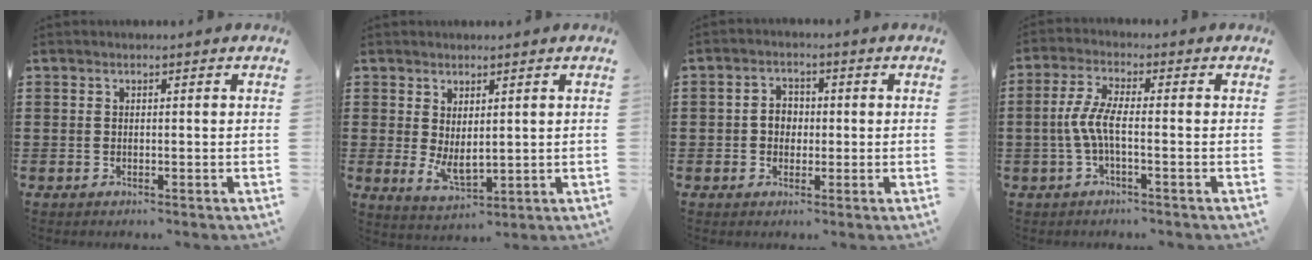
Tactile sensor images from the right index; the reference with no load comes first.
{"total": 3.8, "force": [0.6, 1.9, 3.3], "torque": [-0.068, -0.001, 0.012]}
{"total": 2.9, "force": [-0.3, 2.4, 1.6], "torque": [-0.037, 0.008, -0.008]}
{"total": 5.2, "force": [-1.2, 1.2, 4.9], "torque": [-0.122, -0.009, -0.034]}